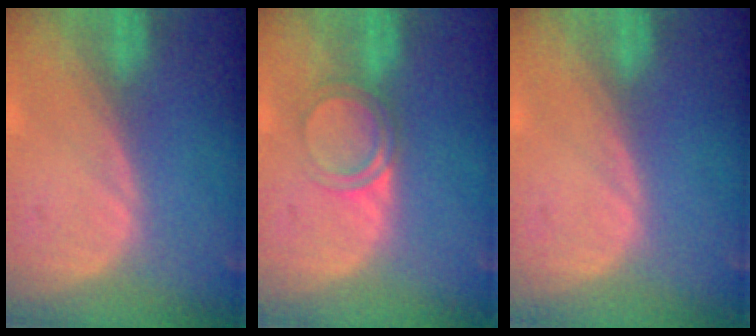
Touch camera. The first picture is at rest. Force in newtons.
{"total": 3.4, "press": 3.3, "slide": 0.3}
{"total": 0.0}